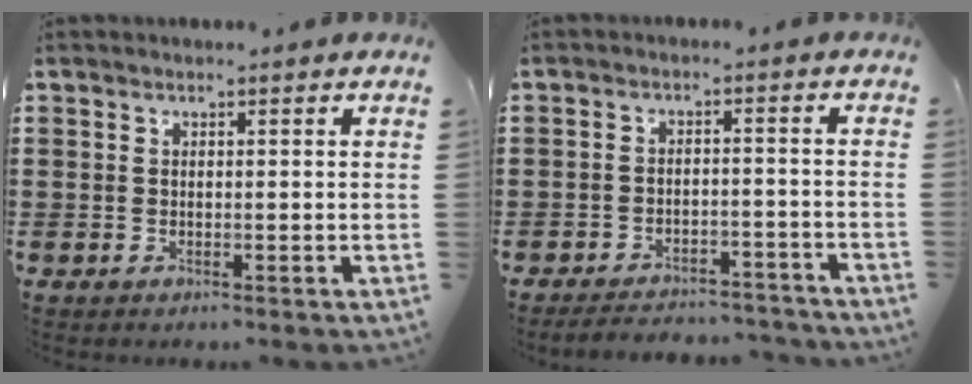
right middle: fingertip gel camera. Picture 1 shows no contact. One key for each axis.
{"total": 4.1, "fx": -4.0, "fy": 0.5, "fz": 0.4, "tx": -0.008, "ty": 0.004, "tz": -0.085}